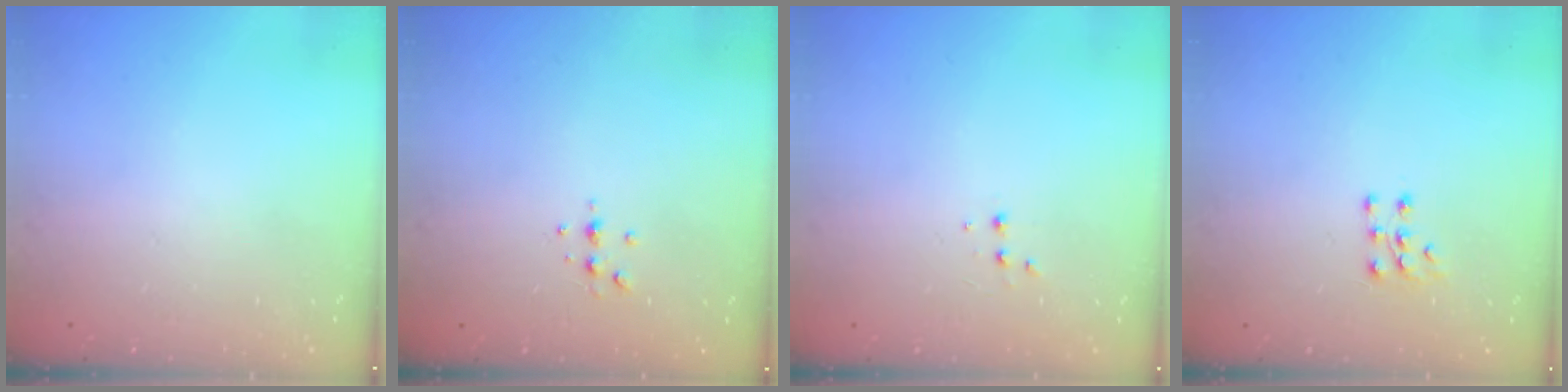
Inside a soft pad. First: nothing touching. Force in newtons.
{"total": 4.3, "press": 4.2, "slide": 1.1}
{"total": 1.9, "press": 1.9, "slide": 0.2}
{"total": 6.6, "press": 6.6, "slide": 0.8}